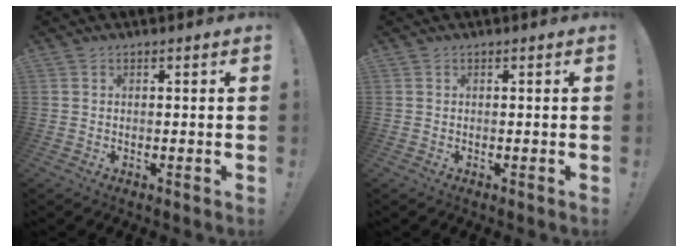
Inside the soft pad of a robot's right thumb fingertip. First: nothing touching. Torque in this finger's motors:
{"motor_torque": [0.00, 0.00, -0.14, 0.14, 0.00]}